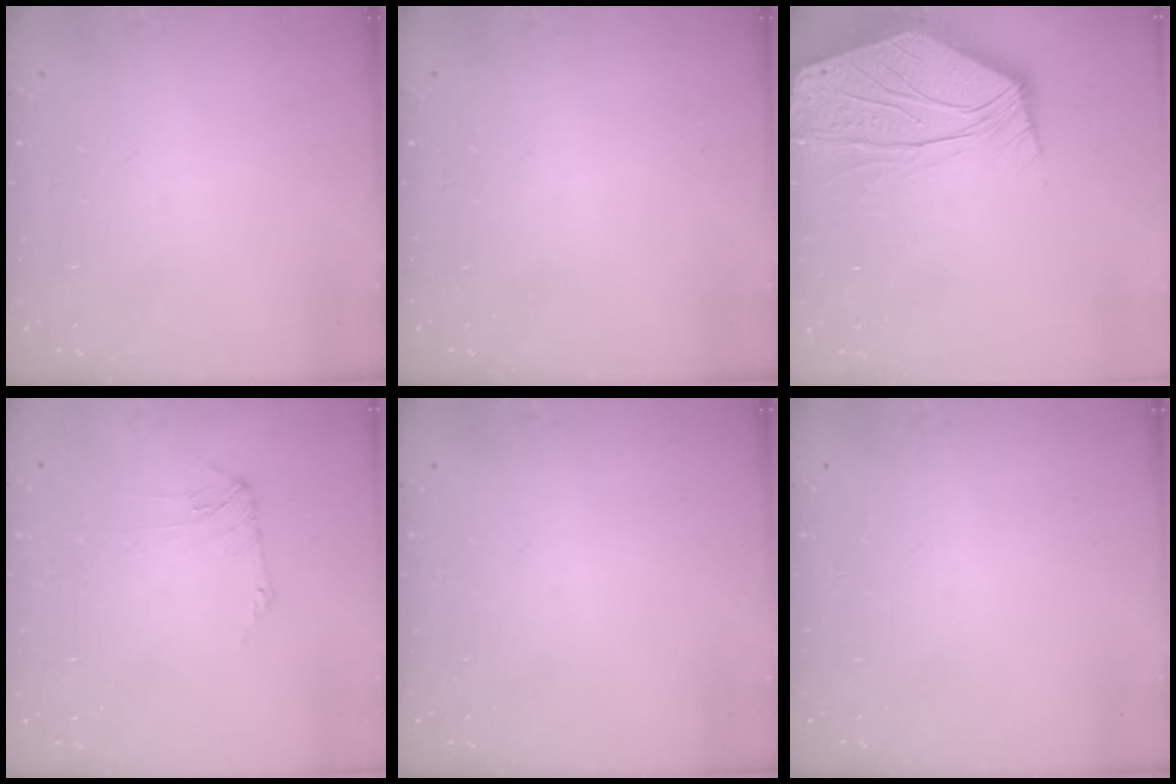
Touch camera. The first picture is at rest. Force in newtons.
{"total": 0.0}
{"total": 9.6, "press": 9.4, "slide": 1.6}
{"total": 4.7, "press": 4.6, "slide": 0.7}
{"total": 0.0}
{"total": 0.0}